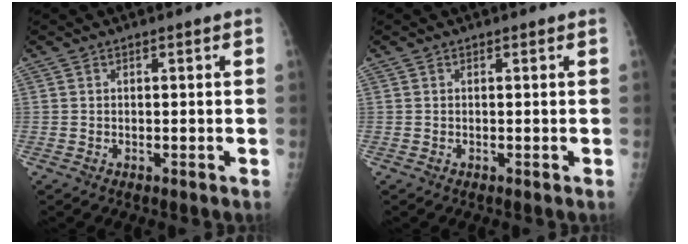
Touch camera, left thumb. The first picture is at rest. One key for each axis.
{"total": 0.0}